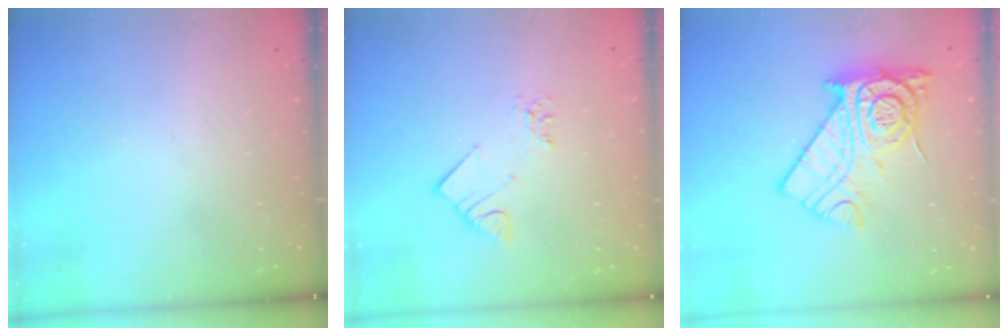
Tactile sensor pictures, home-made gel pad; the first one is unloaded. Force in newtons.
{"total": 3.4, "press": 3.4, "slide": 0.2}
{"total": 16.3, "press": 16.3, "slide": 1.3}